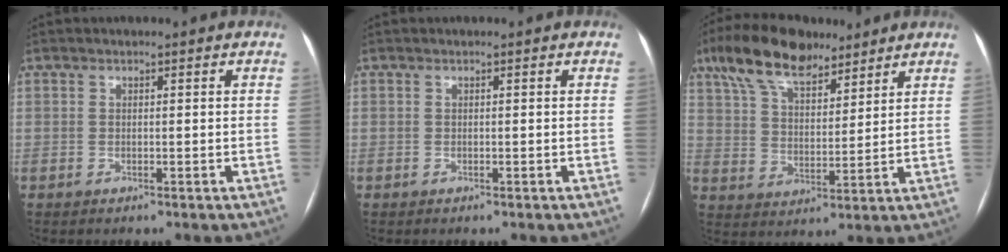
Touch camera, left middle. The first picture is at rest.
{"total": 0.0}
{"total": 13.3, "force": [9.7, 5.2, 7.5], "torque": [-0.146, 0.031, 0.177]}